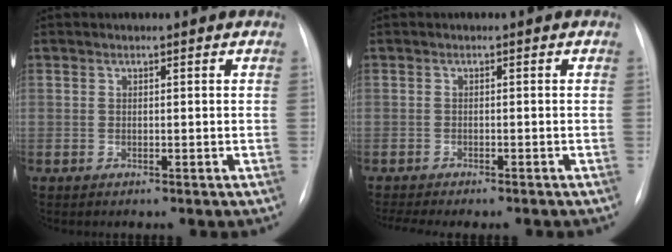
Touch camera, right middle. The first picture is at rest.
{"total": 6.3, "force": [-5.5, 0.8, 2.9], "torque": [-0.033, 0.001, -0.077]}